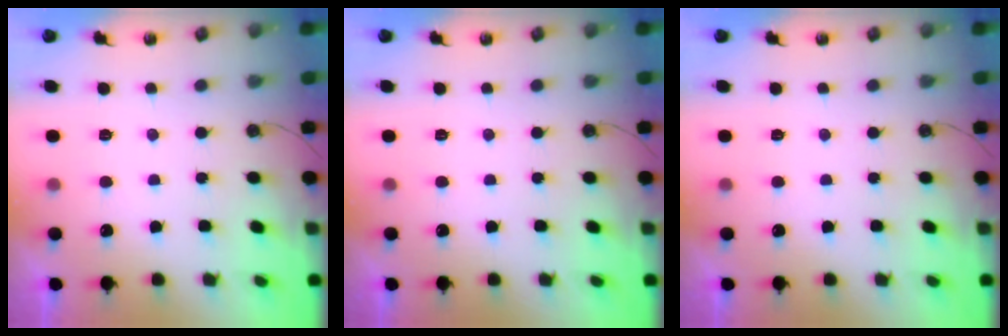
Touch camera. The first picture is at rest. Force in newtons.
{"total": 0.0}
{"total": 0.0}